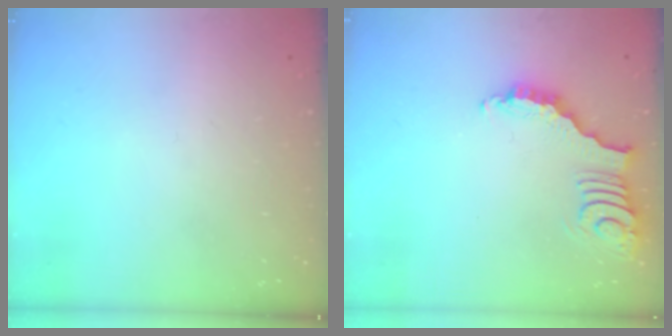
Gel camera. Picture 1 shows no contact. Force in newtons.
{"total": 3.8, "press": 3.7, "slide": 0.5}